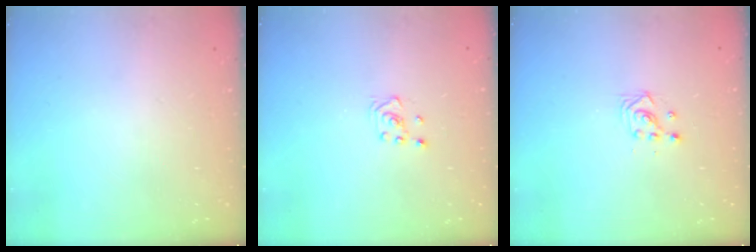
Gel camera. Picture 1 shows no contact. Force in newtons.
{"total": 2.8, "press": 2.6, "slide": 1.1}
{"total": 3.4, "press": 3.3, "slide": 0.3}